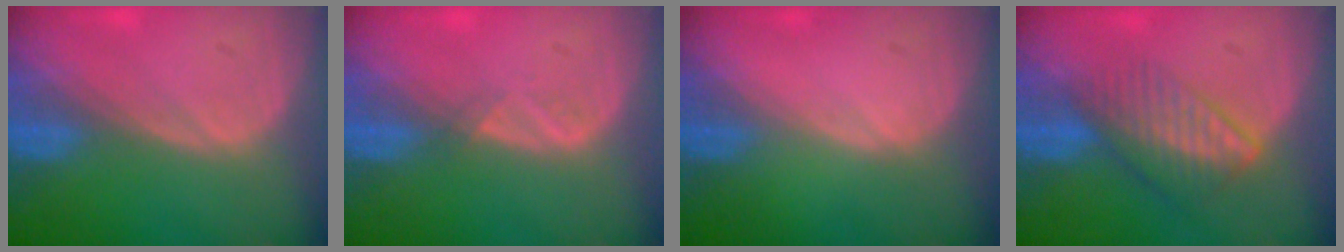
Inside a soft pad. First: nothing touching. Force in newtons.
{"total": 1.3, "press": 1.2, "slide": 0.7}
{"total": 0.0}
{"total": 6.5, "press": 5.9, "slide": 2.7}